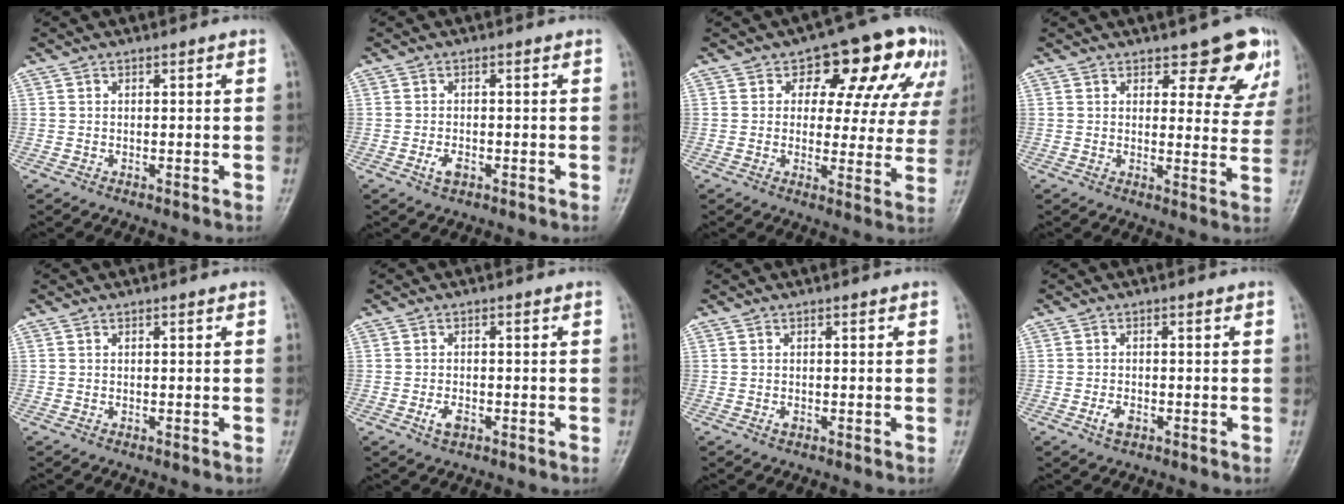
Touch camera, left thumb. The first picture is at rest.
{"total": 2.3, "force": [-1.0, 1.3, 1.6], "torque": [-0.032, 0.000, -0.016]}
{"total": 15.2, "force": [6.7, 8.6, 10.6], "torque": [-0.069, -0.001, 0.076]}
{"total": 8.9, "force": [6.2, 4.0, 5.0], "torque": [-0.019, -0.040, 0.069]}
{"total": 0.0}
{"total": 2.4, "force": [-1.0, 1.4, 1.7], "torque": [-0.034, 0.000, -0.017]}
{"total": 0.8, "force": [-0.1, 0.5, 0.6], "torque": [-0.007, -0.001, -0.001]}
{"total": 2.2, "force": [-1.0, 1.3, 1.5], "torque": [-0.031, 0.001, -0.017]}